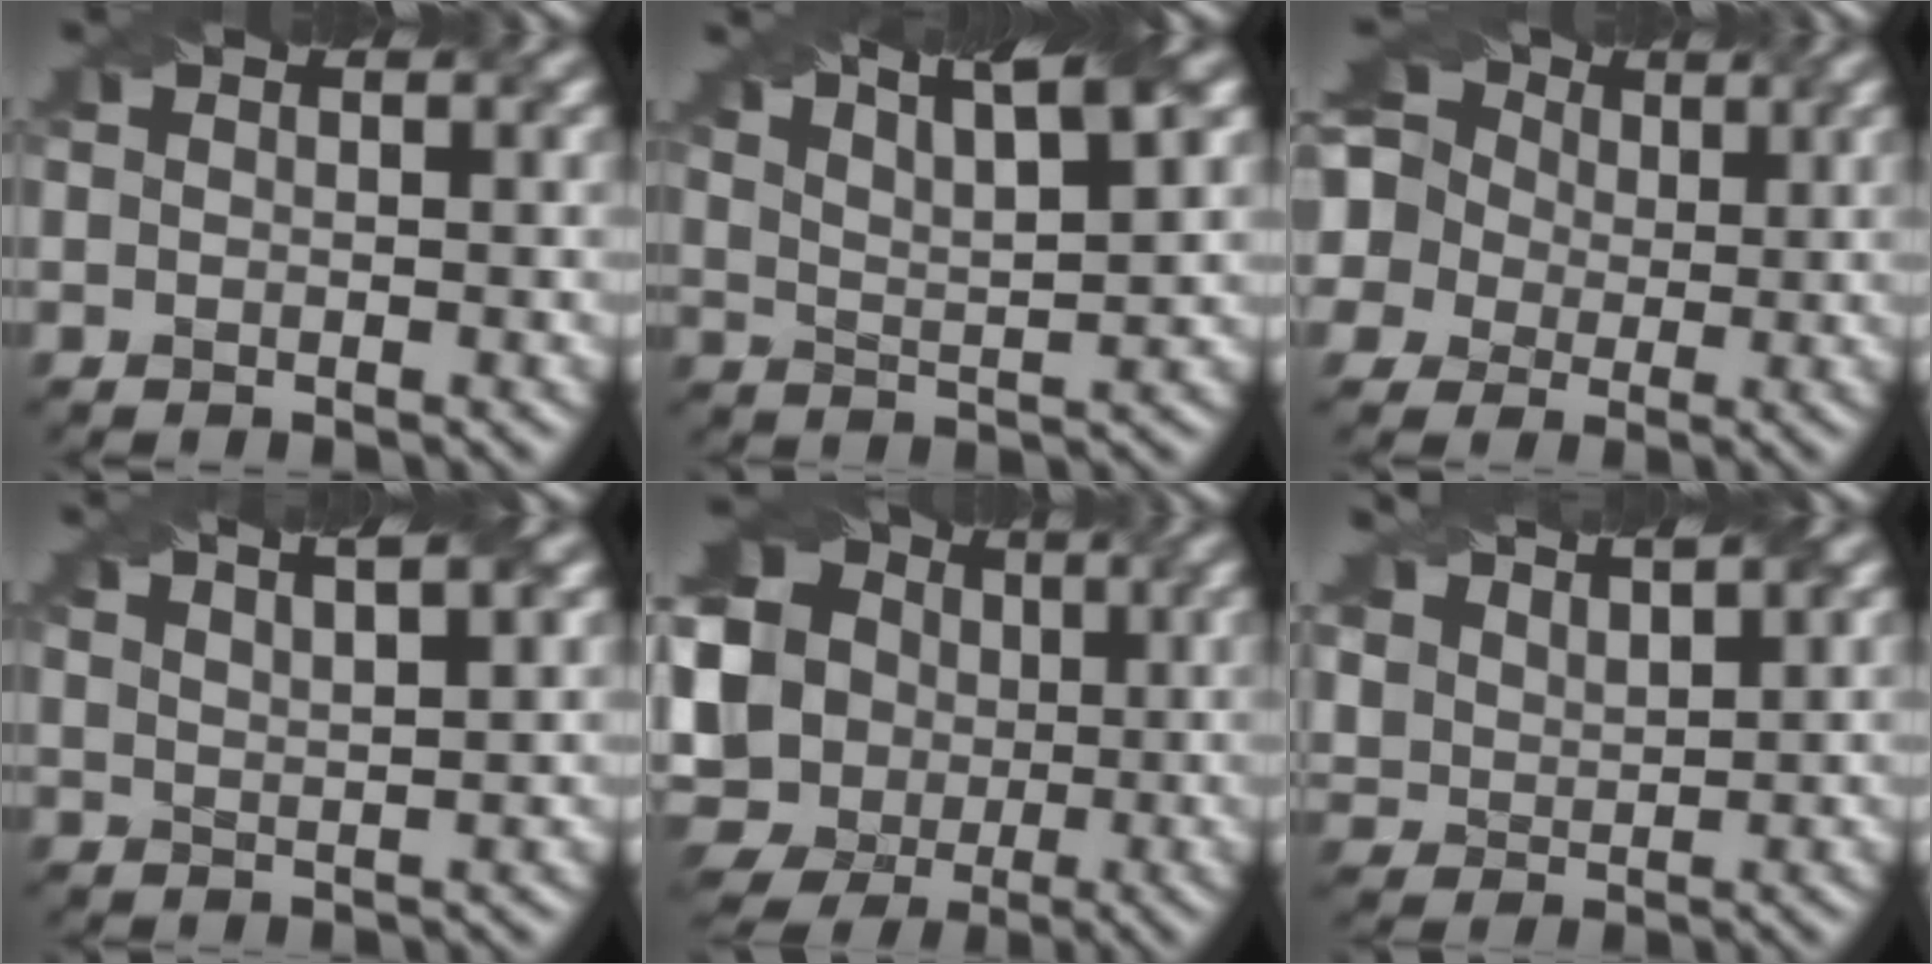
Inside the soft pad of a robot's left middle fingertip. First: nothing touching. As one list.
[{"total": 9.9, "force": [7.6, 2.7, 5.6], "torque": [-0.071, 0.036, 0.083]}, {"total": 10.7, "force": [3.8, 8.9, 4.7], "torque": [-0.103, 0.039, 0.035]}, {"total": 6.6, "force": [4.8, 2.2, 3.9], "torque": [-0.022, 0.045, 0.034]}, {"total": 17.0, "force": [0.8, 15.7, 6.5], "torque": [-0.168, 0.026, -0.024]}, {"total": 6.7, "force": [5.8, 2.5, 2.2], "torque": [-0.070, 0.012, 0.107]}]